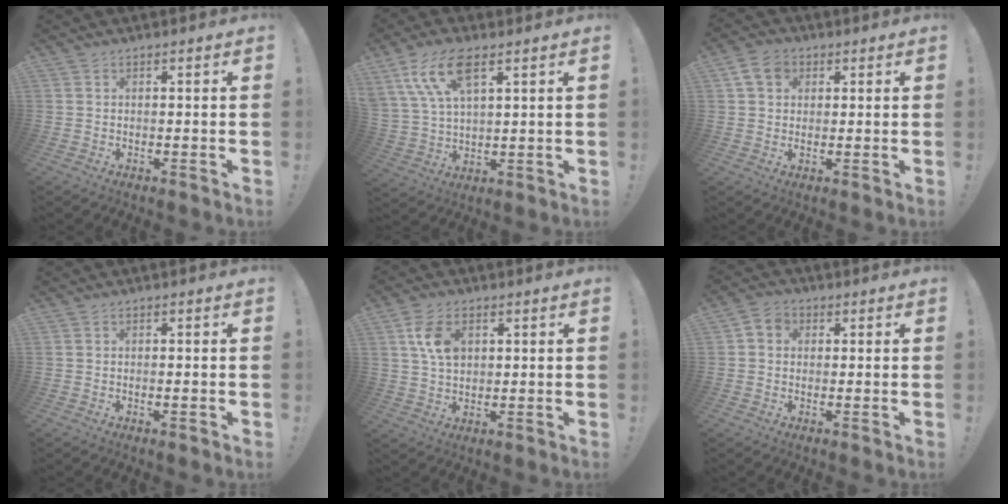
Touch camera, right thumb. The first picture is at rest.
{"total": 12.2, "force": [6.8, 5.5, 8.6], "torque": [-0.185, -0.014, 0.126]}
{"total": 7.1, "force": [2.7, 5.4, 3.8], "torque": [-0.057, 0.002, 0.053]}
{"total": 0.8, "force": [-0.1, -0.2, 0.8], "torque": [-0.013, -0.002, -0.002]}
{"total": 8.6, "force": [2.8, 5.7, 5.8], "torque": [-0.101, -0.001, 0.053]}
{"total": 4.1, "force": [0.3, 3.6, 1.9], "torque": [-0.030, 0.008, 0.007]}